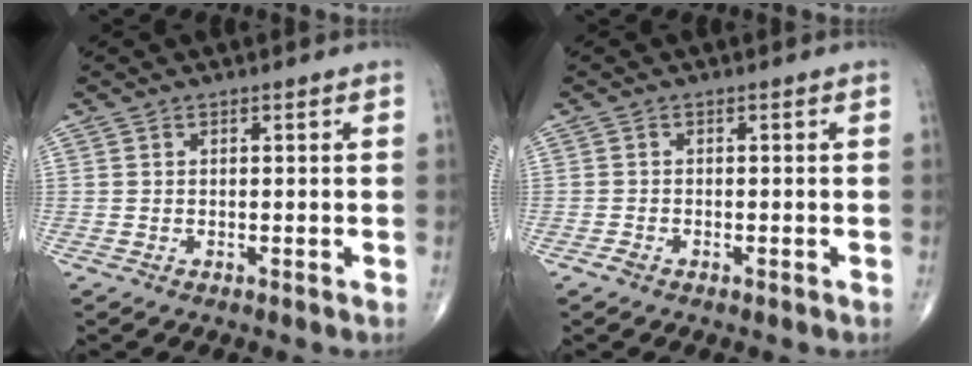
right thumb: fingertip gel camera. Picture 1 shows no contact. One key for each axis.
{"total": 0.9, "fx": -0.6, "fy": 0.5, "fz": 0.4, "tx": -0.013, "ty": -0.001, "tz": -0.015}